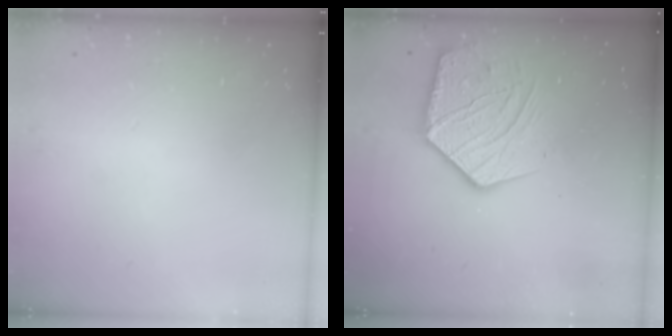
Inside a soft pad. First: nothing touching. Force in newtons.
{"total": 14.5, "press": 14.4, "slide": 1.3}